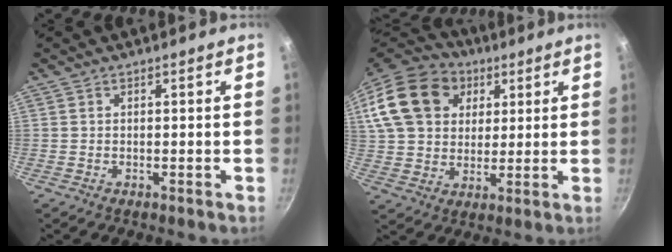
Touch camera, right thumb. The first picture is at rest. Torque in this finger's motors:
{"motor_torque": [0.26, 3.37, 1.38, 0.18, 0.44]}